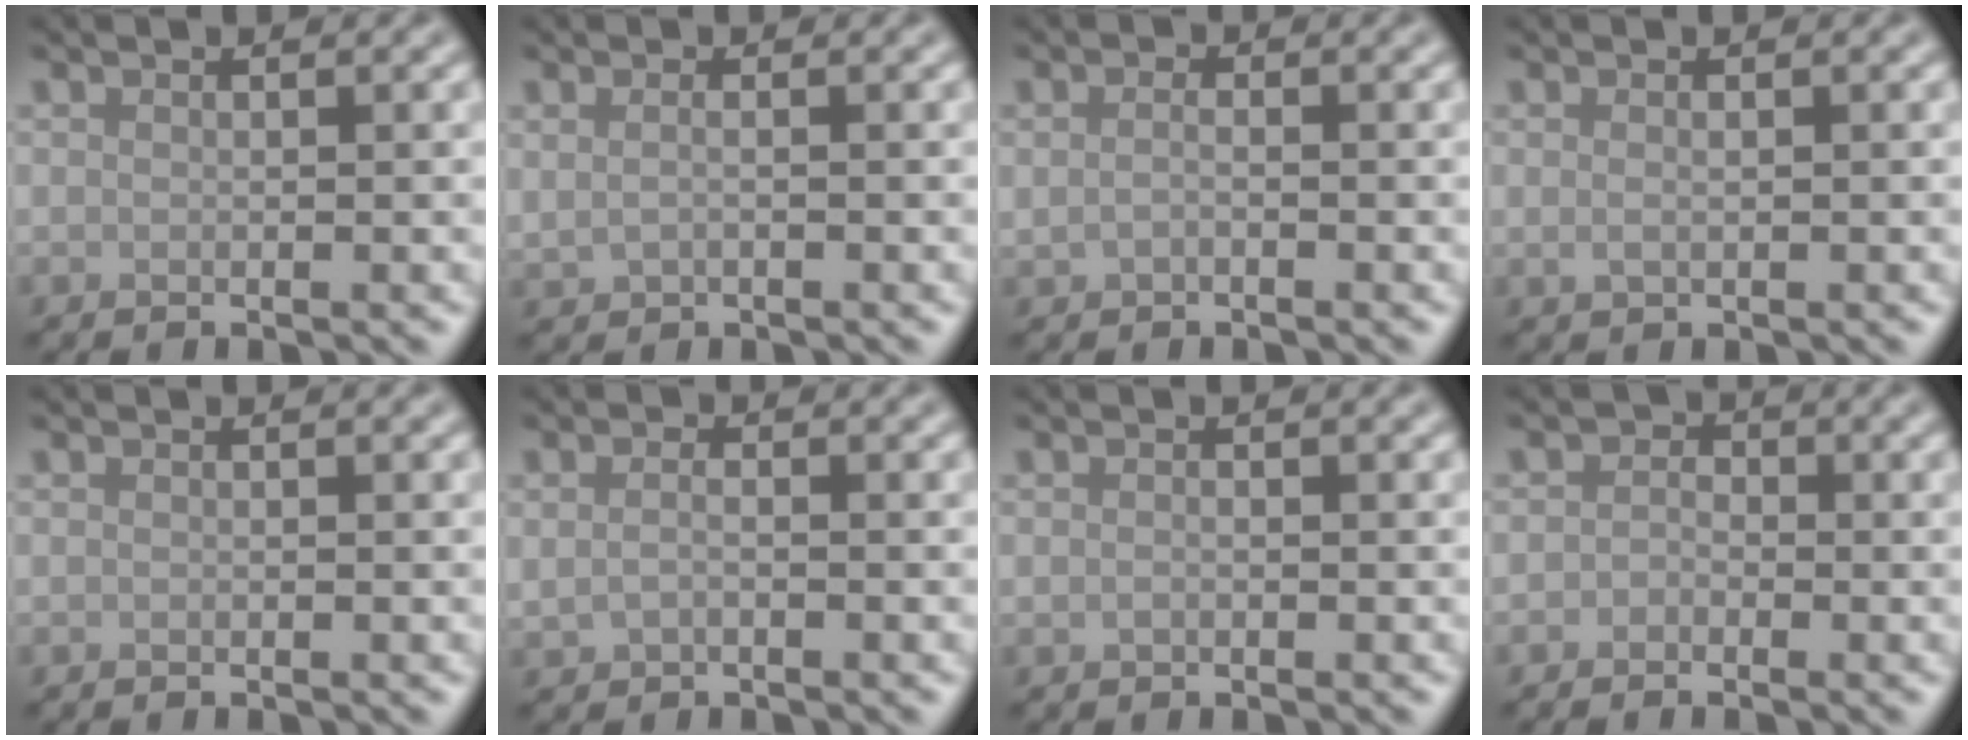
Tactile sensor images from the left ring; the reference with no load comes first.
{"total": 1.0, "force": [0.1, 0.6, 0.8], "torque": [-0.021, -0.003, 0.006]}
{"total": 1.1, "force": [-0.3, 0.8, 0.7], "torque": [-0.018, 0.000, -0.009]}
{"total": 0.7, "force": [0.1, 0.3, 0.6], "torque": [-0.014, -0.001, 0.002]}
{"total": 0.0}
{"total": 1.4, "force": [-0.2, 1.0, 0.9], "torque": [-0.024, -0.001, -0.006]}
{"total": 0.6, "force": [-0.1, 0.4, 0.4], "torque": [-0.007, -0.002, -0.002]}
{"total": 1.3, "force": [-0.4, 1.2, 0.3], "torque": [0.012, -0.001, -0.018]}